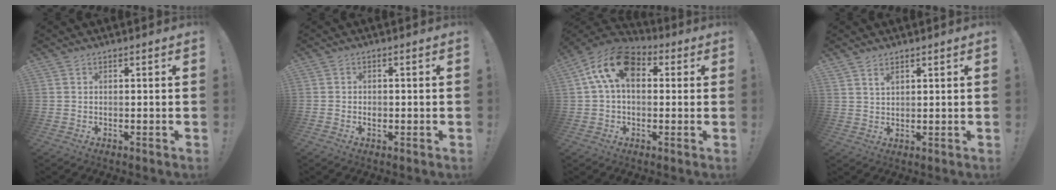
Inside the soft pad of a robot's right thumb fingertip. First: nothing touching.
{"total": 1.0, "force": [-0.6, 0.8, 0.4], "torque": [0.003, -0.001, -0.011]}
{"total": 14.8, "force": [4.2, 9.1, 10.9], "torque": [-0.202, 0.001, 0.073]}
{"total": 2.4, "force": [1.9, 1.0, 1.1], "torque": [-0.008, -0.015, 0.033]}